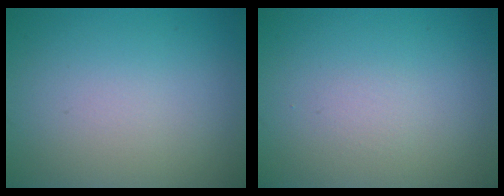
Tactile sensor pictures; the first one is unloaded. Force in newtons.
{"total": 0.0}